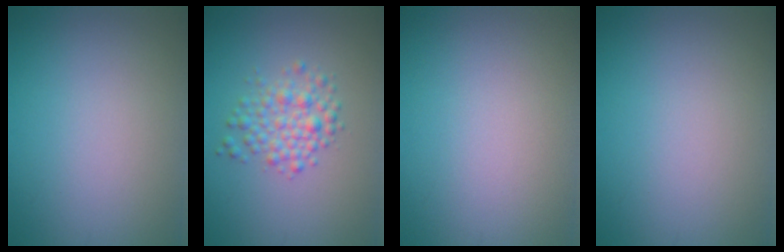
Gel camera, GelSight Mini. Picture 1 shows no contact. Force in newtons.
{"total": 2.9, "press": 2.9, "slide": 0.0}
{"total": 0.0}
{"total": 0.0}